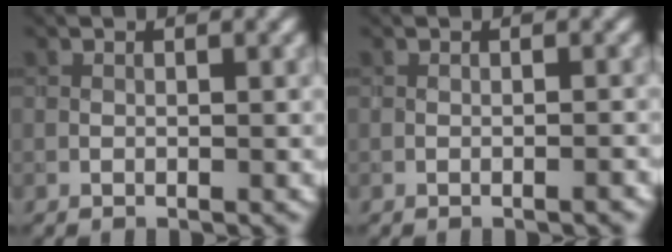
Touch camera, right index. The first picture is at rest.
{"total": 0.6, "force": [-0.4, 0.1, 0.5], "torque": [-0.008, 0.002, -0.006]}